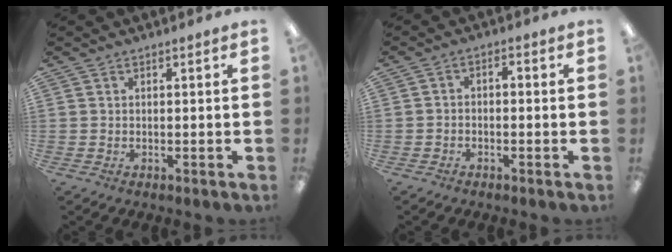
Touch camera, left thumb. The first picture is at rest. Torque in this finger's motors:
{"motor_torque": [0.01, -0.06, -0.15, -0.10, -0.01]}